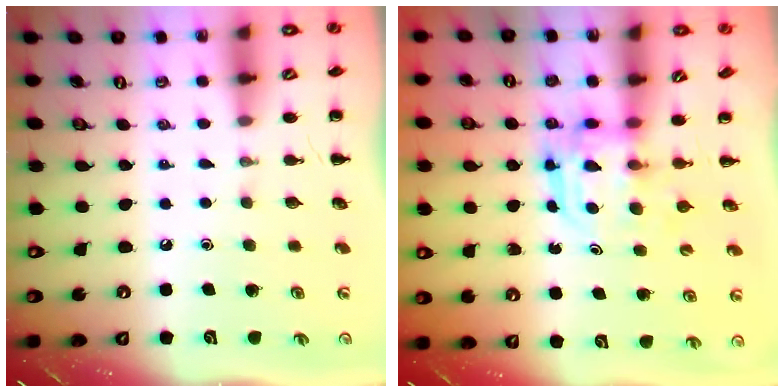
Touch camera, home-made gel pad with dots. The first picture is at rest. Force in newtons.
{"total": 3.1, "press": 3.1, "slide": 0.2}